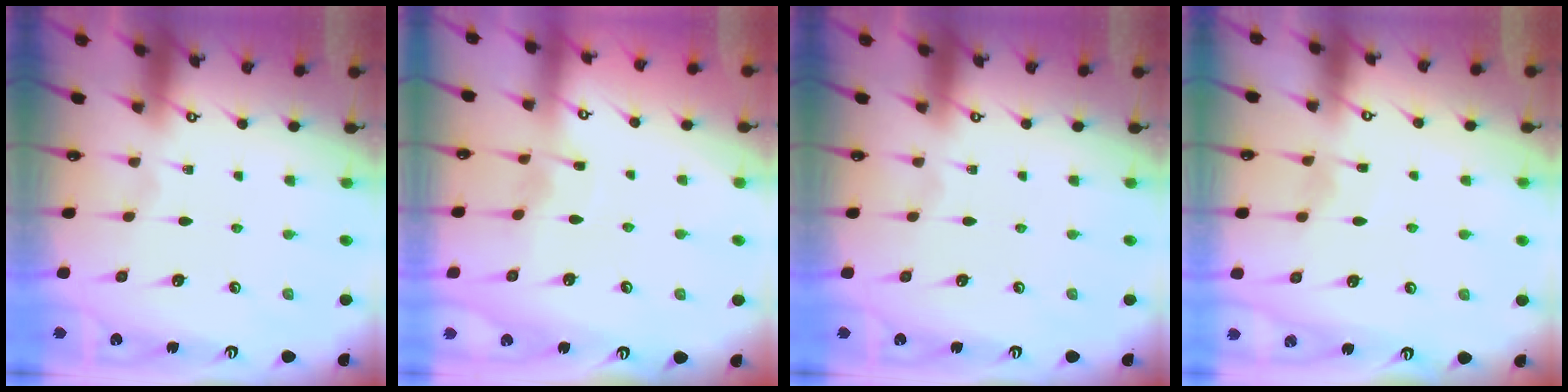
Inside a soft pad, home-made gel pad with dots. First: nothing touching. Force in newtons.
{"total": 2.8, "press": 2.8, "slide": 0.3}
{"total": 0.0}
{"total": 5.5, "press": 5.5, "slide": 0.6}